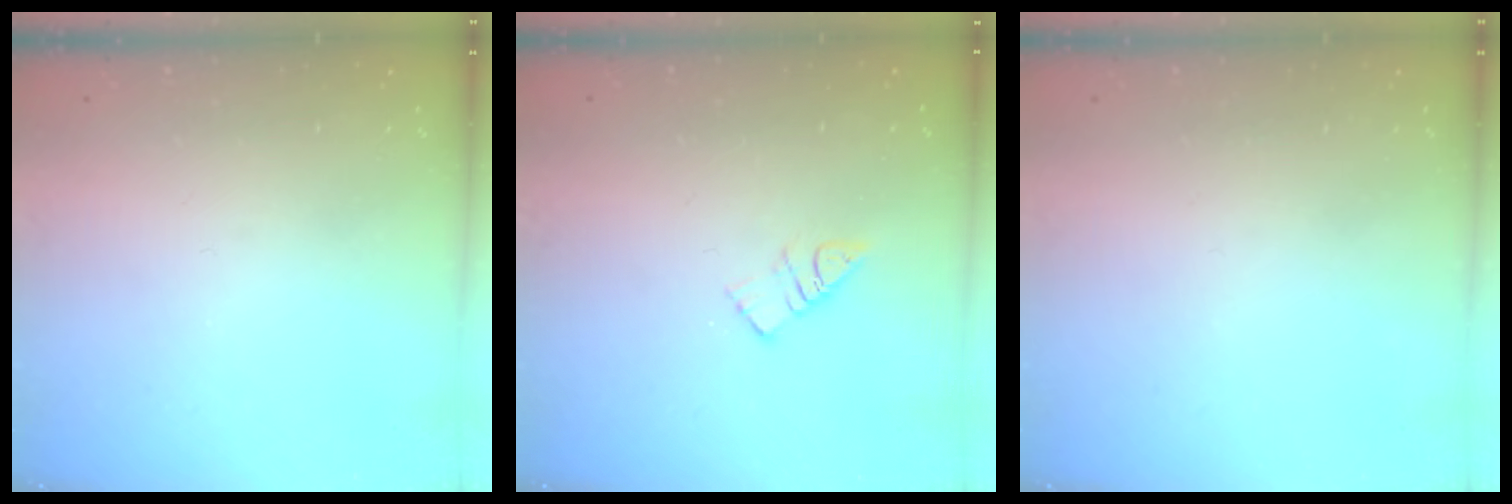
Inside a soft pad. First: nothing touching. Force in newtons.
{"total": 7.0, "press": 7.0, "slide": 0.3}
{"total": 1.8, "press": 1.7, "slide": 0.1}